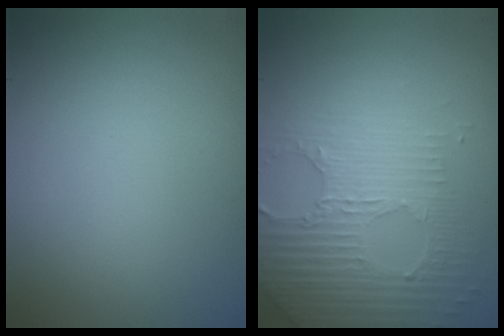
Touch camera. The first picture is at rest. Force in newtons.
{"total": 4.3, "press": 4.0, "slide": 1.5}